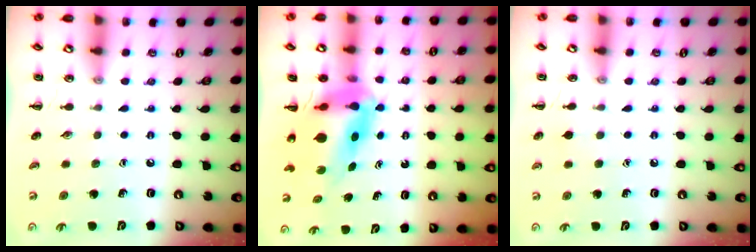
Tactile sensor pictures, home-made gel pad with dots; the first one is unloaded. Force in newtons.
{"total": 8.6, "press": 8.2, "slide": 2.6}
{"total": 4.0, "press": 3.7, "slide": 1.6}